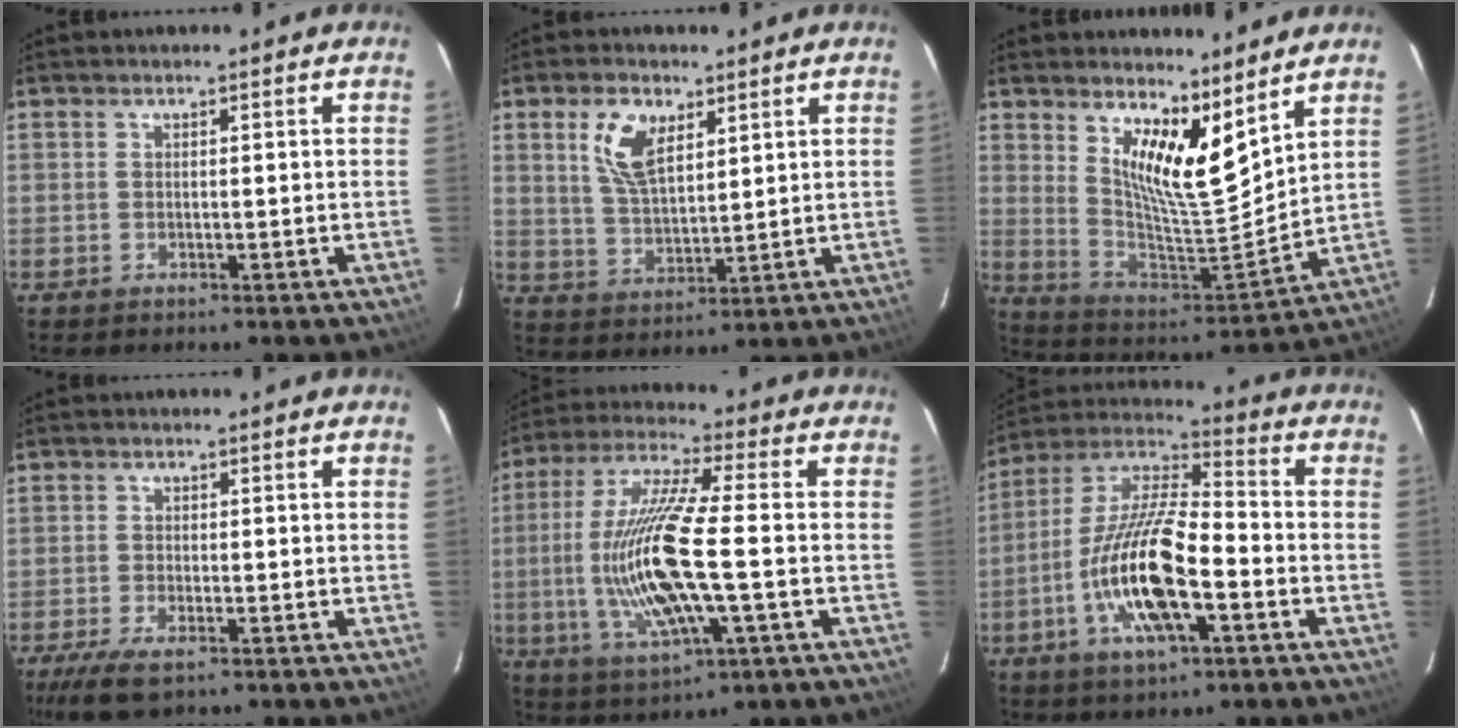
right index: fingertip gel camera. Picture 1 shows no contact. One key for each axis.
{"total": 8.3, "fx": 3.9, "fy": 4.2, "fz": 6.0, "tx": -0.119, "ty": 0.009, "tz": 0.079}
{"total": 13.4, "fx": 8.4, "fy": 3.5, "fz": 9.9, "tx": -0.165, "ty": -0.019, "tz": 0.154}
{"total": 7.1, "fx": -4.8, "fy": 2.7, "fz": 4.5, "tx": -0.113, "ty": -0.022, "tz": -0.090}
{"total": 17.6, "fx": -2.6, "fy": 3.5, "fz": 17.0, "tx": -0.345, "ty": -0.008, "tz": -0.046}
{"total": 17.6, "fx": -6.1, "fy": 5.5, "fz": 15.5, "tx": -0.315, "ty": -0.010, "tz": -0.123}